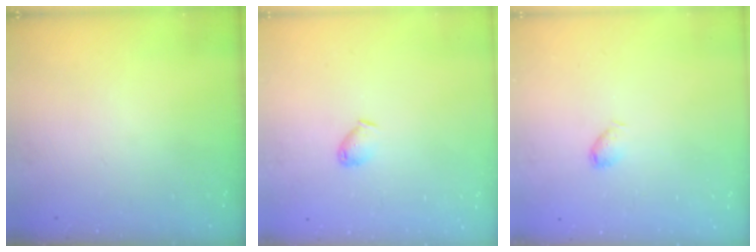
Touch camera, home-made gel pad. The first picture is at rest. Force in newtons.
{"total": 4.1, "press": 4.1, "slide": 0.7}
{"total": 3.7, "press": 3.7, "slide": 0.7}